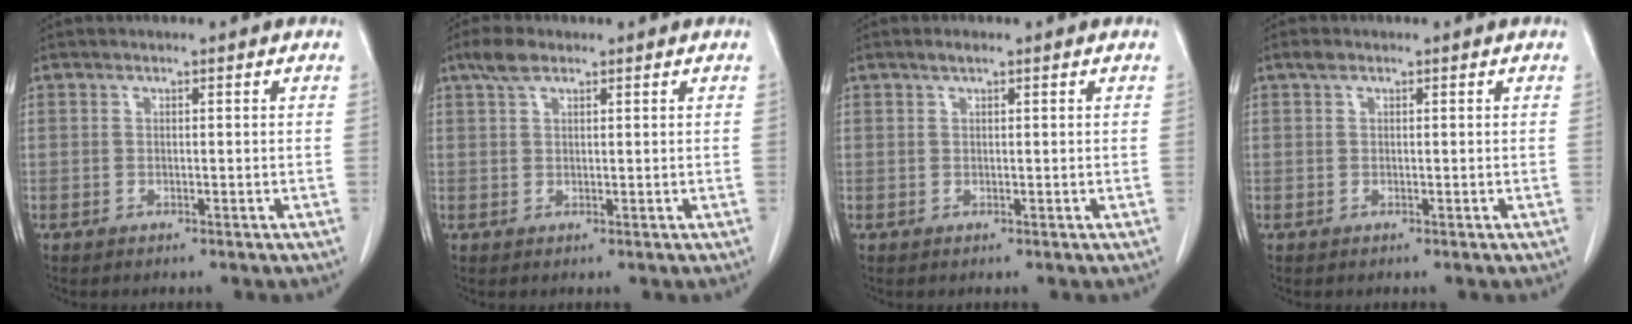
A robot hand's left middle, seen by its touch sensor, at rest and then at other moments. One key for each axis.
{"total": 2.9, "fx": 2.0, "fy": 1.2, "fz": 1.7, "tx": -0.040, "ty": 0.010, "tz": 0.040}
{"total": 1.0, "fx": 0.7, "fy": 0.2, "fz": 0.6, "tx": -0.016, "ty": 0.004, "tz": 0.015}
{"total": 0.8, "fx": 0.6, "fy": 0.5, "fz": 0.4, "tx": -0.009, "ty": 0.009, "tz": 0.010}